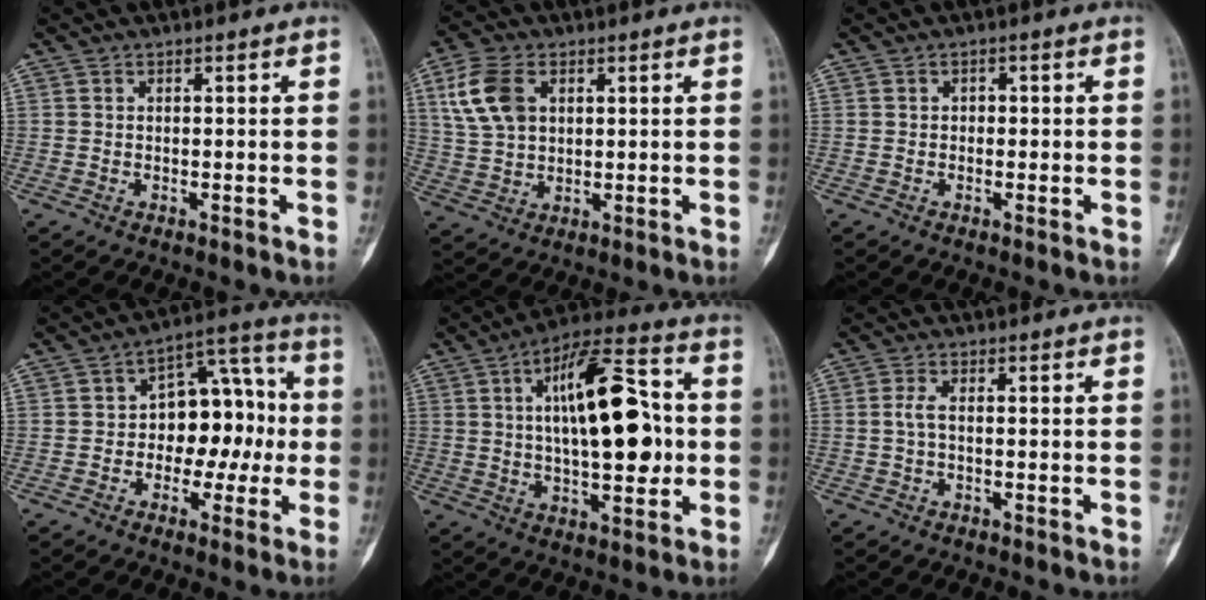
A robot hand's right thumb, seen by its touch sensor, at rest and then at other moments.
{"total": 9.9, "force": [3.4, 6.4, 6.7], "torque": [-0.131, -0.001, 0.070]}
{"total": 0.9, "force": [-0.1, 0.8, 0.5], "torque": [0.008, 0.004, -0.009]}
{"total": 12.9, "force": [-0.8, 8.5, 9.7], "torque": [-0.087, 0.049, -0.021]}
{"total": 20.3, "force": [2.0, 8.7, 18.2], "torque": [-0.268, 0.017, 0.028]}
{"total": 1.8, "force": [-0.2, 0.5, 1.7], "torque": [-0.040, 0.000, -0.006]}